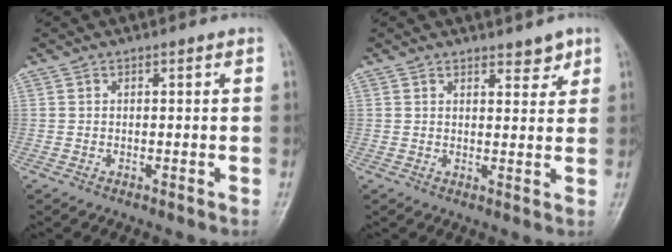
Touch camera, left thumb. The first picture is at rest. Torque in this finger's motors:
{"motor_torque": [0.09, 0.05, -0.30, -0.17, 0.05]}